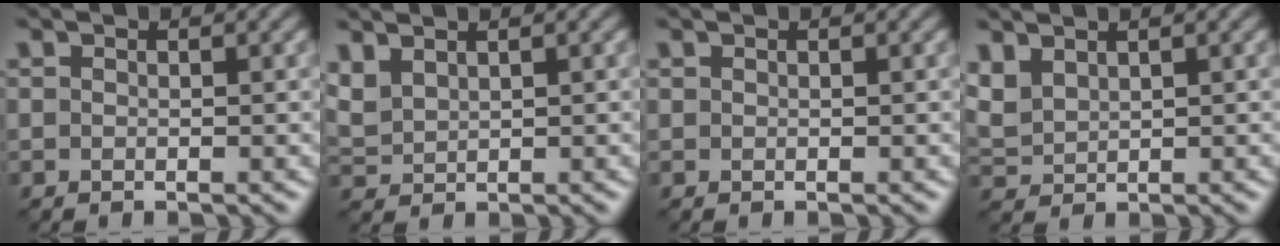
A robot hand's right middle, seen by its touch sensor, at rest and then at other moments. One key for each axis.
{"total": 1.9, "fx": 1.4, "fy": 1.0, "fz": 0.8, "tx": -0.031, "ty": 0.004, "tz": 0.036}
{"total": 0.0}
{"total": 2.2, "fx": 1.5, "fy": 1.2, "fz": 1.0, "tx": -0.036, "ty": 0.004, "tz": 0.037}